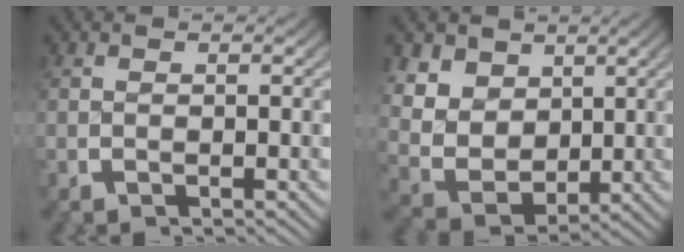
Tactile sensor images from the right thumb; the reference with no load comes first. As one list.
[{"total": 10.9, "force": [0.9, 9.0, 6.1], "torque": [-0.159, -0.049, 0.026]}]